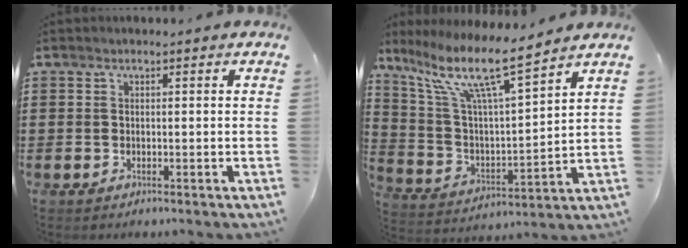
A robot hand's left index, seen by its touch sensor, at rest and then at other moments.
{"total": 11.9, "force": [8.8, 1.5, 7.9], "torque": [-0.175, -0.053, 0.145]}